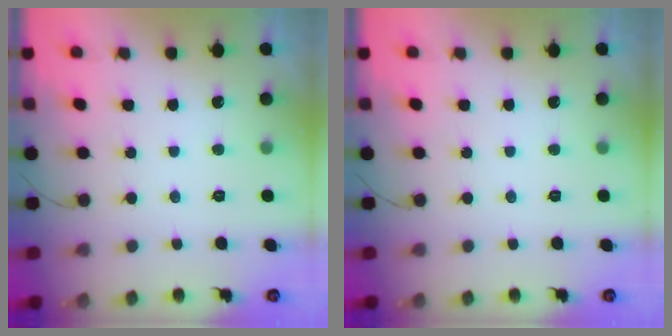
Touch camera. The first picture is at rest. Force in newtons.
{"total": 0.0}